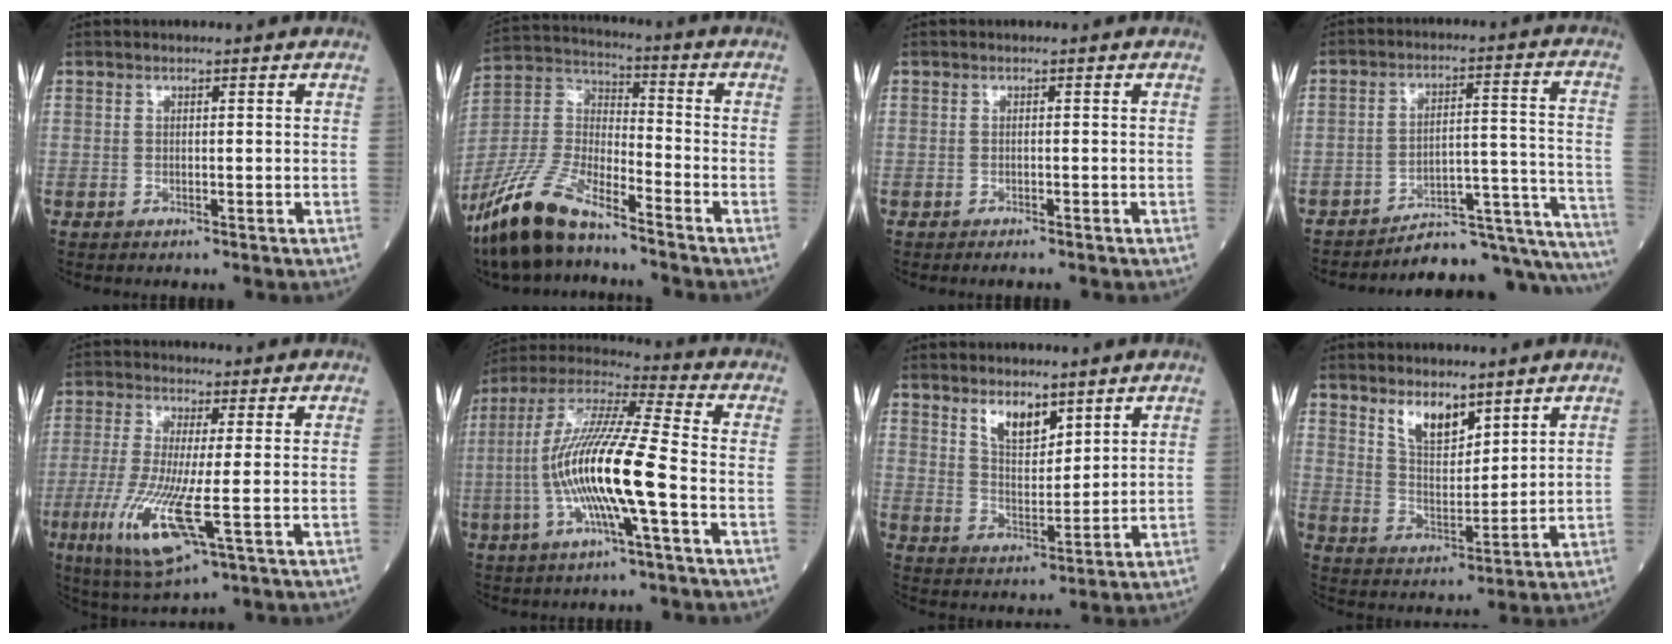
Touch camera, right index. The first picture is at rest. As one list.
[{"total": 15.0, "force": [-11.6, 3.5, 8.8], "torque": [-0.192, -0.013, -0.224]}, {"total": 1.6, "force": [-1.4, 0.1, 0.8], "torque": [-0.010, -0.004, -0.017]}, {"total": 17.7, "force": [-17.0, 2.2, 4.4], "torque": [0.004, 0.065, -0.226]}, {"total": 11.1, "force": [-3.1, 1.1, 10.6], "torque": [-0.227, -0.031, -0.056]}, {"total": 14.7, "force": [-3.4, -0.3, 14.3], "torque": [-0.287, 0.003, -0.079]}, {"total": 5.8, "force": [4.1, 2.3, 3.5], "torque": [-0.067, -0.006, 0.080]}, {"total": 6.5, "force": [4.7, 2.4, 3.7], "torque": [-0.073, -0.007, 0.094]}]